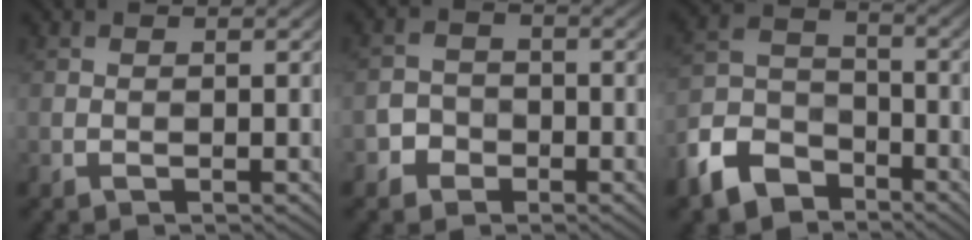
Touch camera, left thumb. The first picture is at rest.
{"total": 2.5, "force": [-1.6, 1.9, 0.3], "torque": [-0.008, -0.001, -0.035]}
{"total": 9.1, "force": [-6.2, 5.3, 4.0], "torque": [-0.098, -0.016, -0.133]}